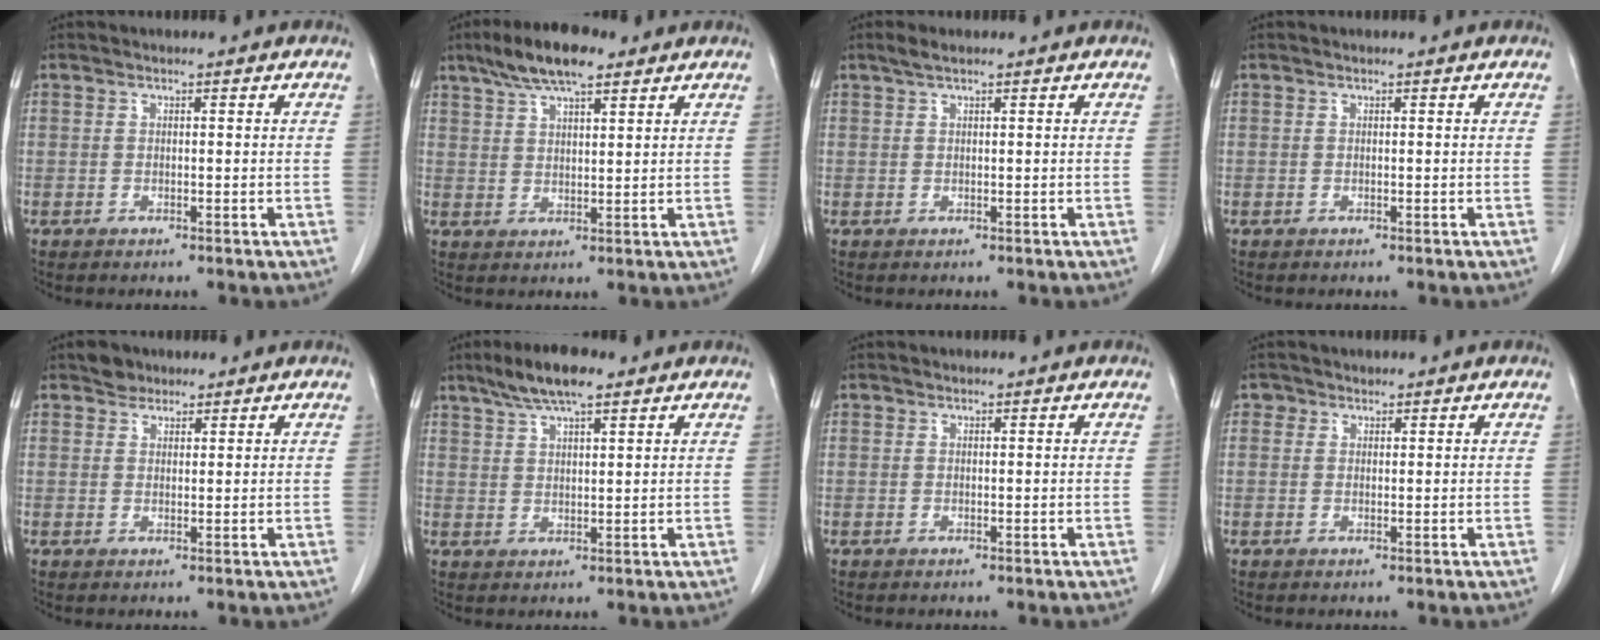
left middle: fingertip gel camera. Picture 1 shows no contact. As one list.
[{"total": 8.6, "force": [6.1, 2.1, 5.7], "torque": [-0.110, 0.015, 0.107]}, {"total": 1.5, "force": [1.2, 0.2, 1.0], "torque": [-0.026, 0.008, 0.024]}, {"total": 0.0}, {"total": 2.2, "force": [1.7, 1.3, 0.2], "torque": [-0.005, 0.004, 0.026]}, {"total": 7.0, "force": [5.1, 1.3, 4.7], "torque": [-0.095, 0.014, 0.091]}, {"total": 0.0}, {"total": 1.1, "force": [0.7, 0.8, -0.1], "torque": [0.008, 0.002, 0.008]}]